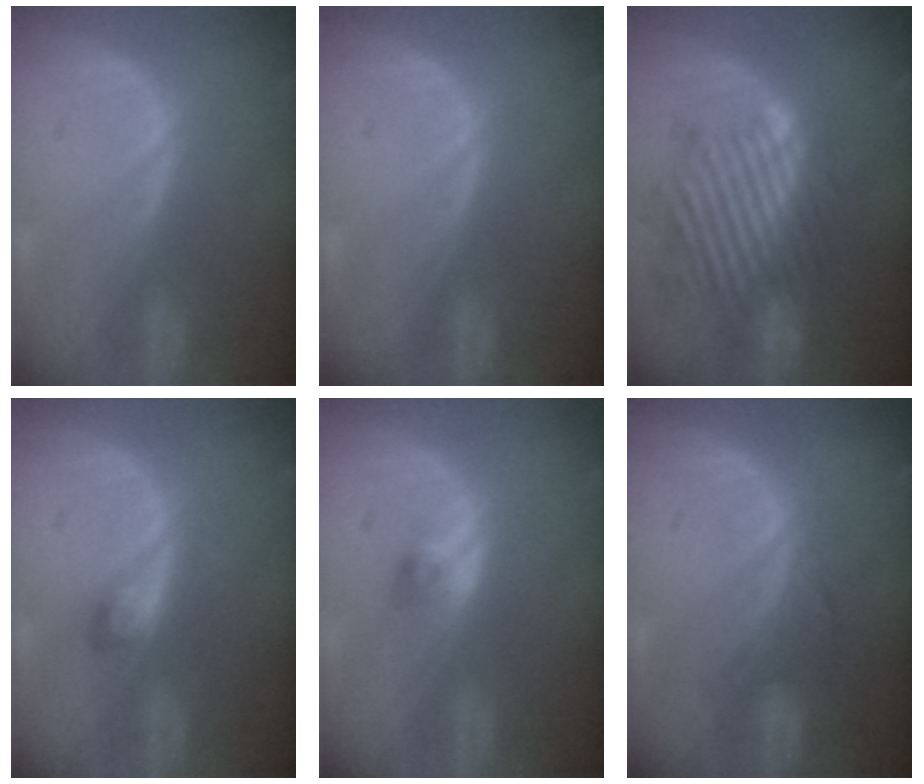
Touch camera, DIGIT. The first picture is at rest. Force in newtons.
{"total": 0.0}
{"total": 11.0, "press": 10.2, "slide": 4.1}
{"total": 1.9, "press": 1.8, "slide": 0.2}
{"total": 2.3, "press": 2.2, "slide": 0.5}
{"total": 3.0, "press": 3.0, "slide": 0.2}